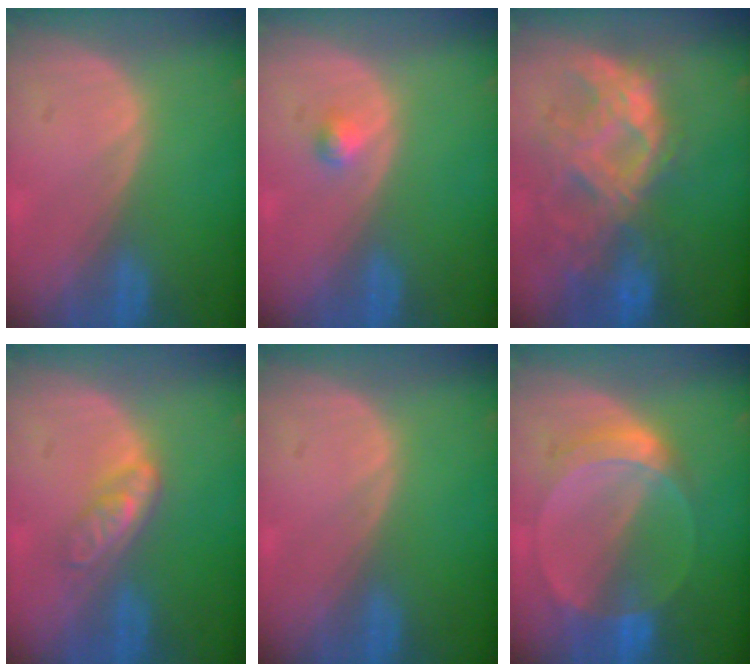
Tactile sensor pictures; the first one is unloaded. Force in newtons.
{"total": 1.3, "press": 1.2, "slide": 0.1}
{"total": 10.4, "press": 9.2, "slide": 4.9}
{"total": 4.7, "press": 3.9, "slide": 2.5}
{"total": 0.0}
{"total": 6.3, "press": 5.6, "slide": 2.7}